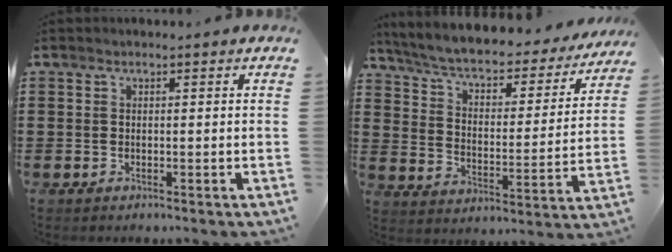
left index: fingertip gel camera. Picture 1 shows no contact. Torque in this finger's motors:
{"motor_torque": [1.66, -0.48, 1.05, 0.21]}